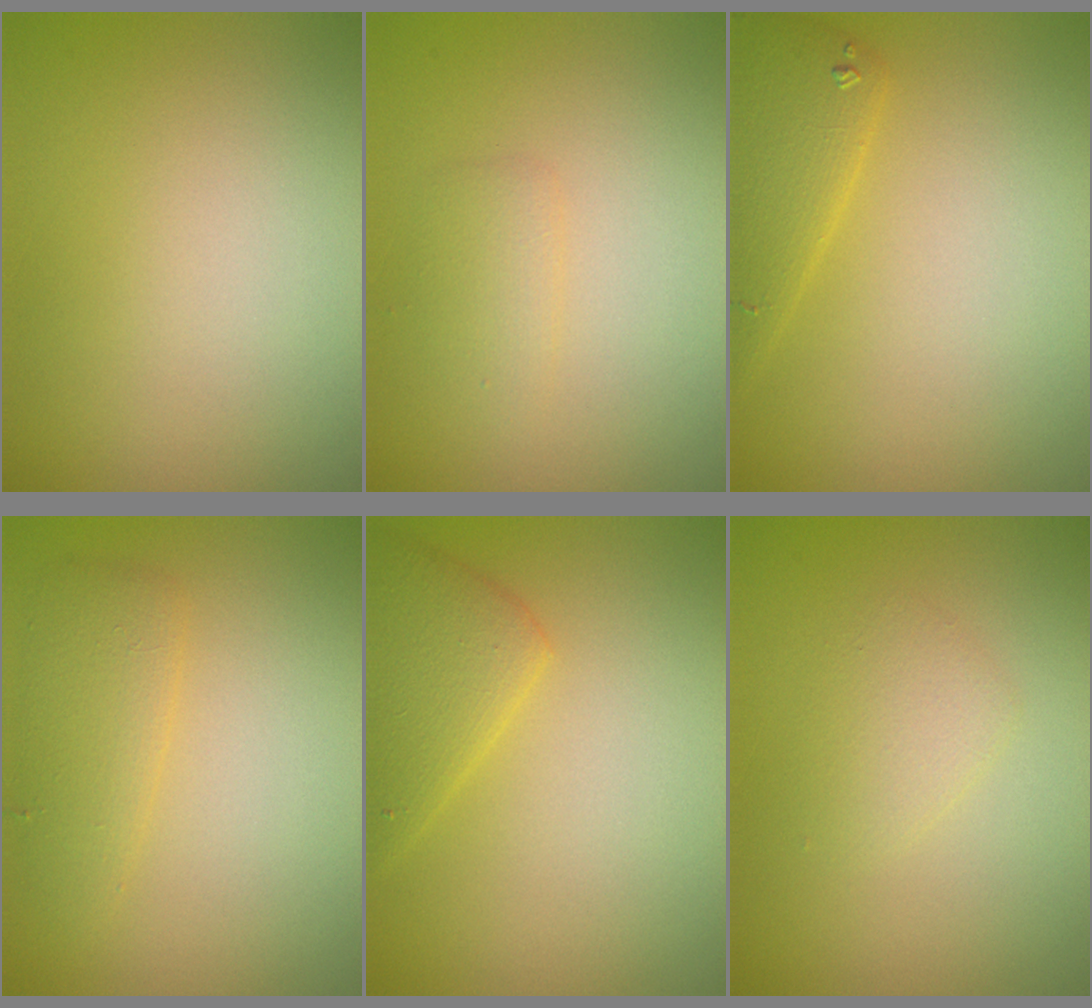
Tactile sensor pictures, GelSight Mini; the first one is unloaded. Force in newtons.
{"total": 1.2, "press": 1.2, "slide": 0.0}
{"total": 2.9, "press": 2.9, "slide": 0.2}
{"total": 2.3, "press": 2.3, "slide": 0.0}
{"total": 3.0, "press": 3.0, "slide": 0.2}
{"total": 1.4, "press": 1.4, "slide": 0.1}